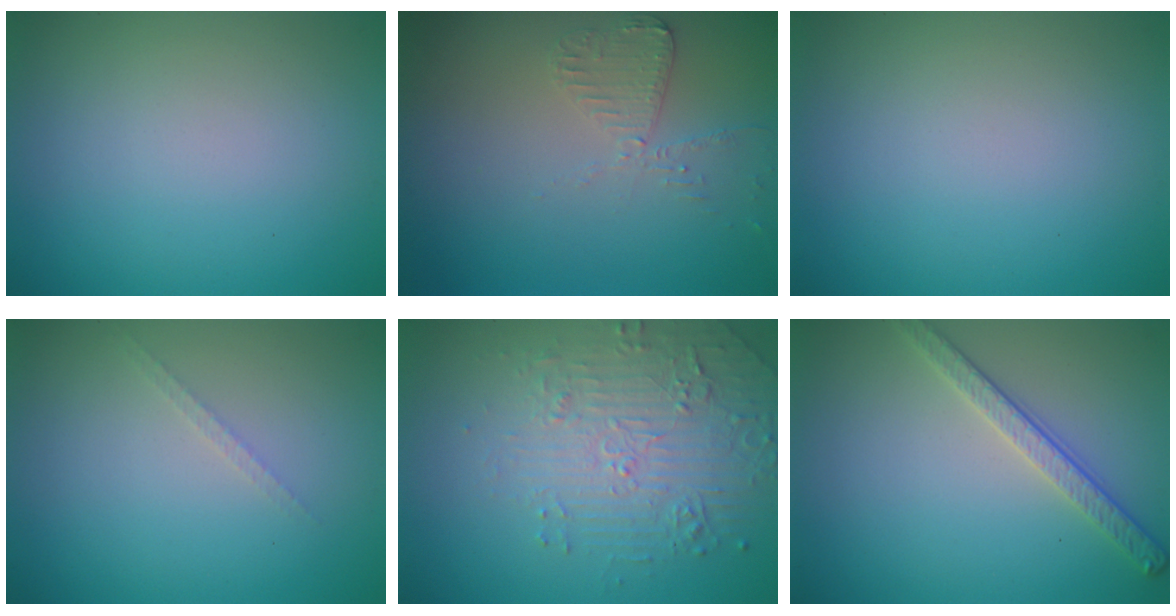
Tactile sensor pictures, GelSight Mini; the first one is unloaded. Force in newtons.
{"total": 2.4, "press": 2.4, "slide": 0.2}
{"total": 0.0}
{"total": 0.8, "press": 0.8, "slide": 0.0}
{"total": 5.0, "press": 3.8, "slide": 3.2}
{"total": 2.8, "press": 2.6, "slide": 1.1}